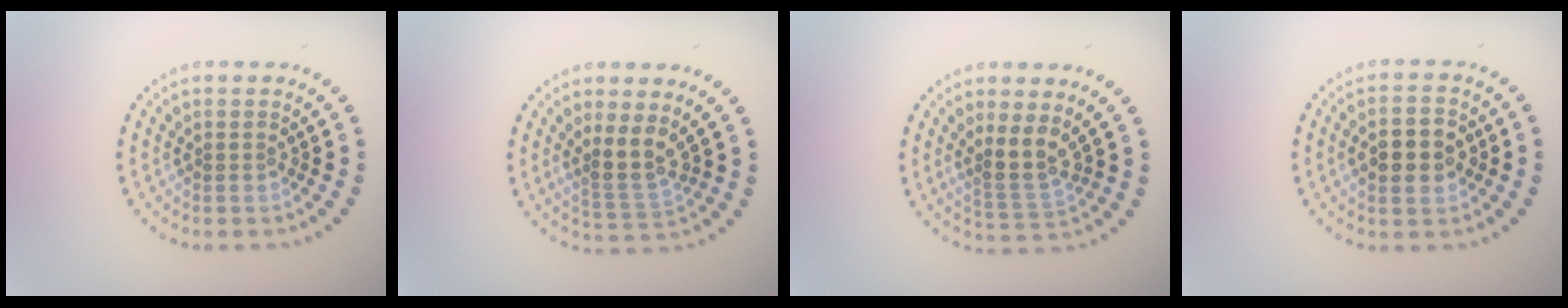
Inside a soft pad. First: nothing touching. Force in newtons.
{"total": 2.8, "press": 2.2, "slide": 1.7}
{"total": 2.8, "press": 2.2, "slide": 1.7}
{"total": 4.4, "press": 4.4, "slide": 0.1}